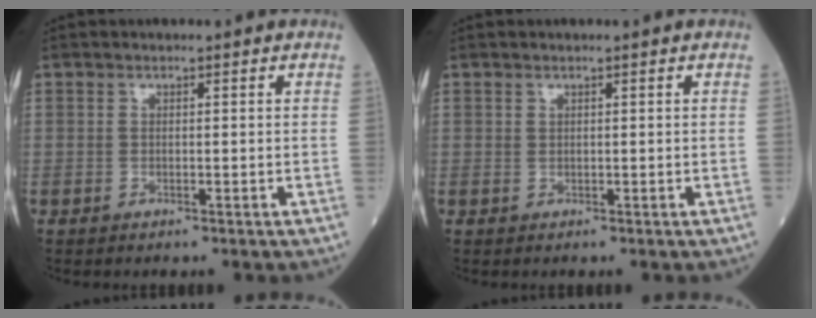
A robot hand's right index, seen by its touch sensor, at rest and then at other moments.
{"total": 0.0}